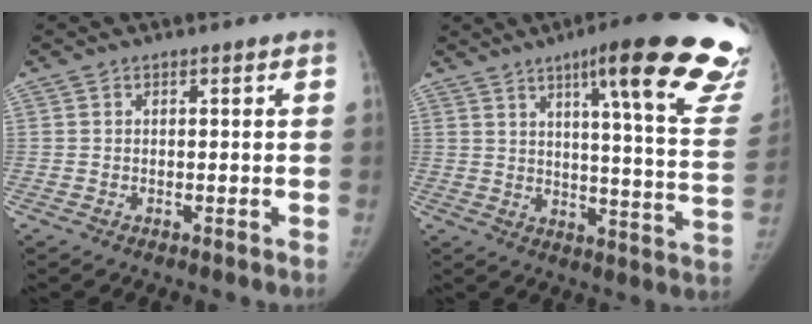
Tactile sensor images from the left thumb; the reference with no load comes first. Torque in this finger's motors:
{"motor_torque": [0.97, -0.40, 1.56, -1.21, 0.27]}